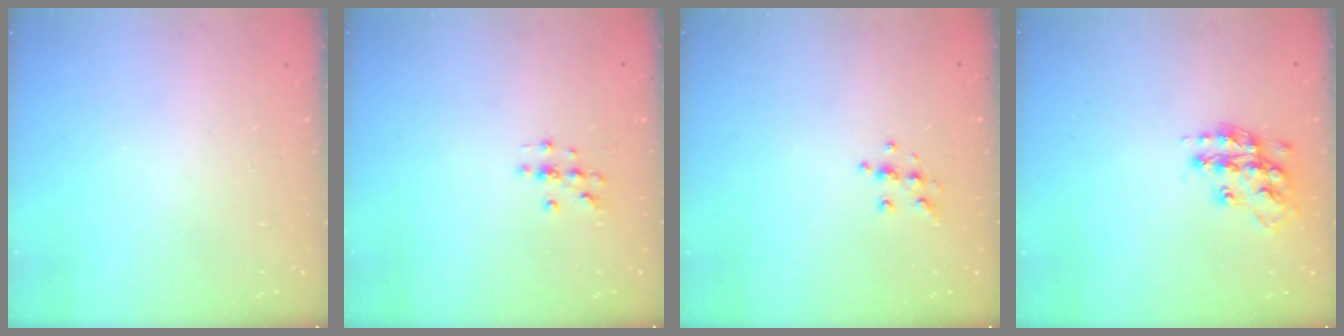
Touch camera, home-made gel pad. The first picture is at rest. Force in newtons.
{"total": 2.0, "press": 2.0, "slide": 0.2}
{"total": 6.4, "press": 6.3, "slide": 1.2}
{"total": 15.0, "press": 15.0, "slide": 1.0}